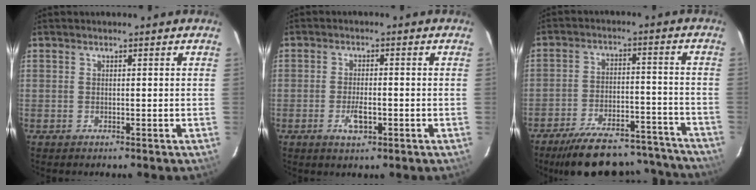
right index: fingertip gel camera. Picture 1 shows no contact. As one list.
[{"total": 4.2, "force": [-1.6, 1.7, 3.5], "torque": [-0.070, -0.004, -0.026]}, {"total": 24.9, "force": [-22.2, 7.3, 8.7], "torque": [-0.163, 0.024, -0.286]}]